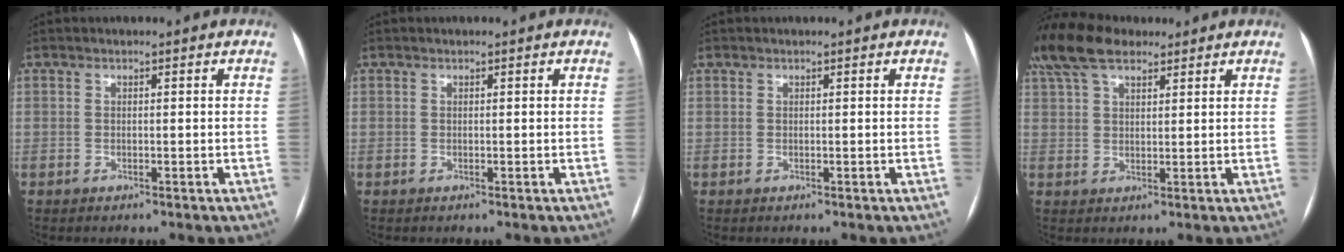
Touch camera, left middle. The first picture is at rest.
{"total": 0.0}
{"total": 0.0}
{"total": 10.0, "force": [7.7, 3.9, 5.1], "torque": [-0.109, 0.044, 0.146]}